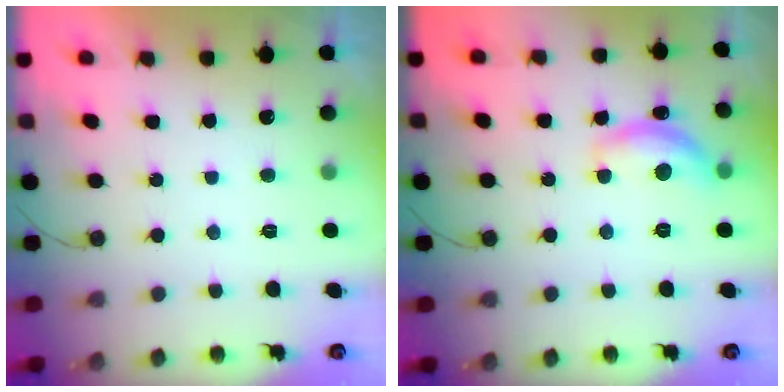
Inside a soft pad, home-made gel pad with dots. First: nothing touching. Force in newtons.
{"total": 12.0, "press": 11.9, "slide": 0.6}